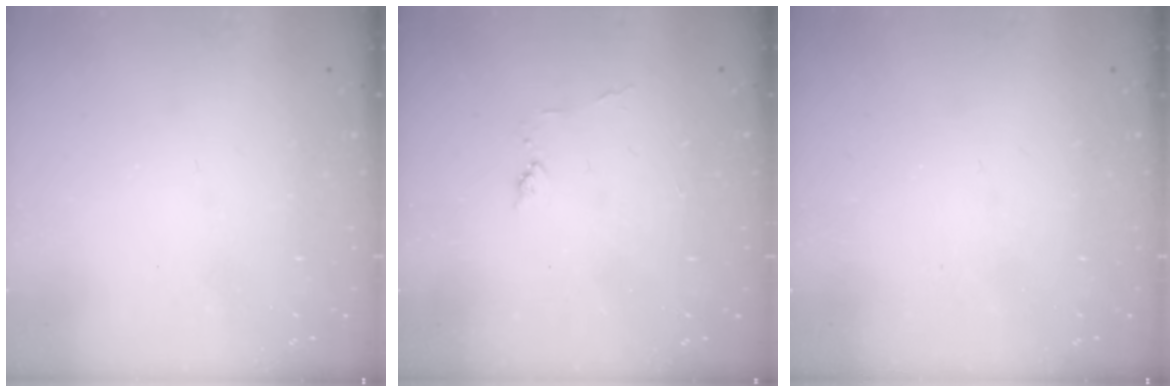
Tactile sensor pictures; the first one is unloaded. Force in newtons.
{"total": 2.6, "press": 2.6, "slide": 0.3}
{"total": 0.0}